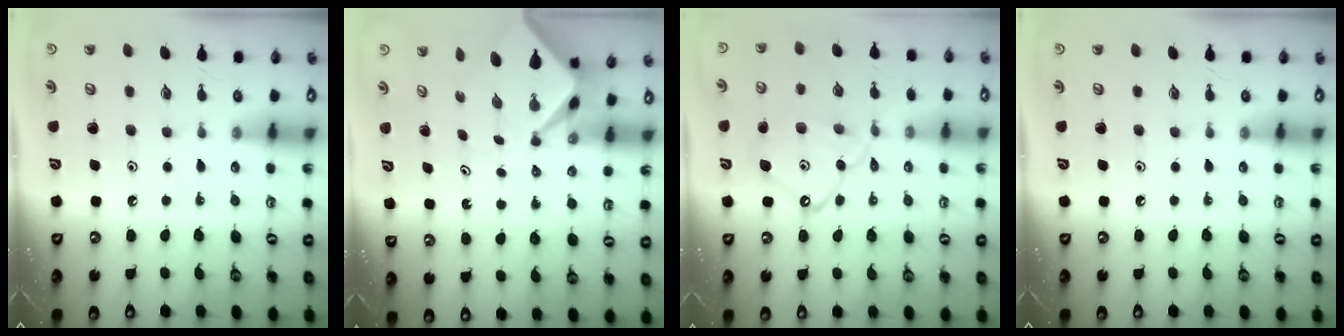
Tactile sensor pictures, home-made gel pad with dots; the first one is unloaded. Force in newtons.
{"total": 2.4, "press": 2.4, "slide": 0.2}
{"total": 11.6, "press": 11.5, "slide": 1.0}
{"total": 0.0}